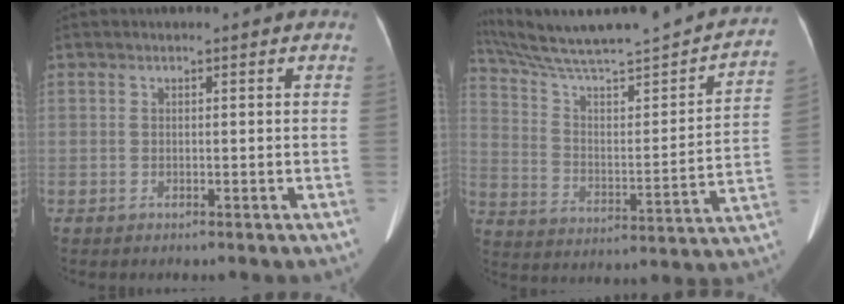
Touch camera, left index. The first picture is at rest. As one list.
[{"total": 25.7, "force": [22.4, 2.5, 12.3], "torque": [-0.199, -0.035, 0.314]}]